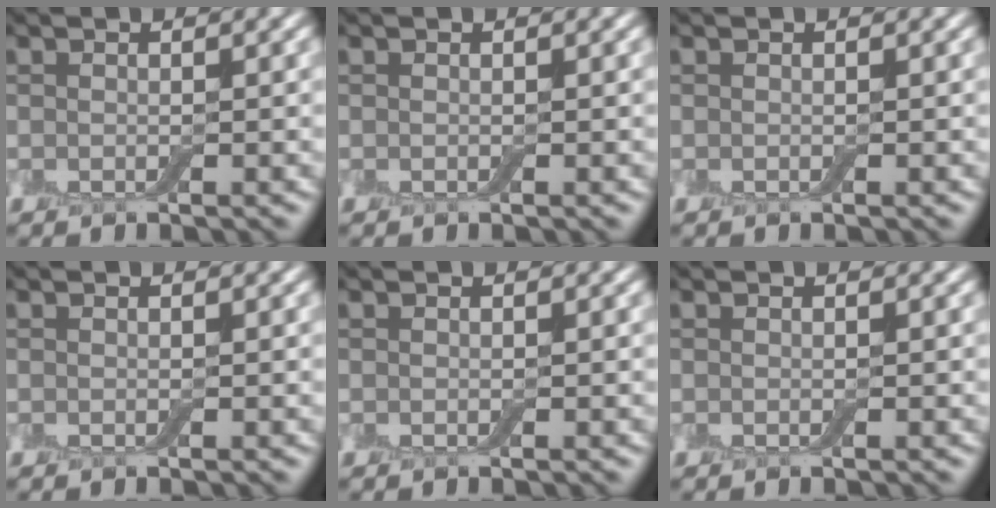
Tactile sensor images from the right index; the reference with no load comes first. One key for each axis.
{"total": 0.0}
{"total": 0.0}
{"total": 0.0}
{"total": 0.0}
{"total": 0.0}